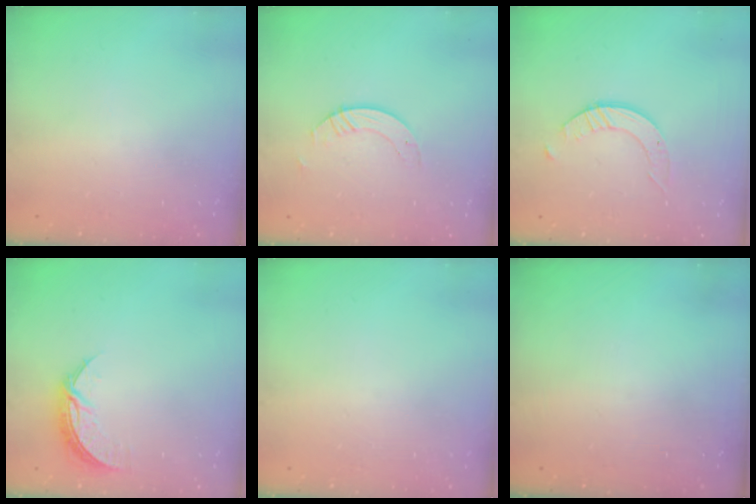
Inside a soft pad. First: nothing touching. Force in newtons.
{"total": 3.2, "press": 3.1, "slide": 0.3}
{"total": 2.4, "press": 2.4, "slide": 0.3}
{"total": 6.8, "press": 6.8, "slide": 0.3}
{"total": 0.0}
{"total": 0.0}